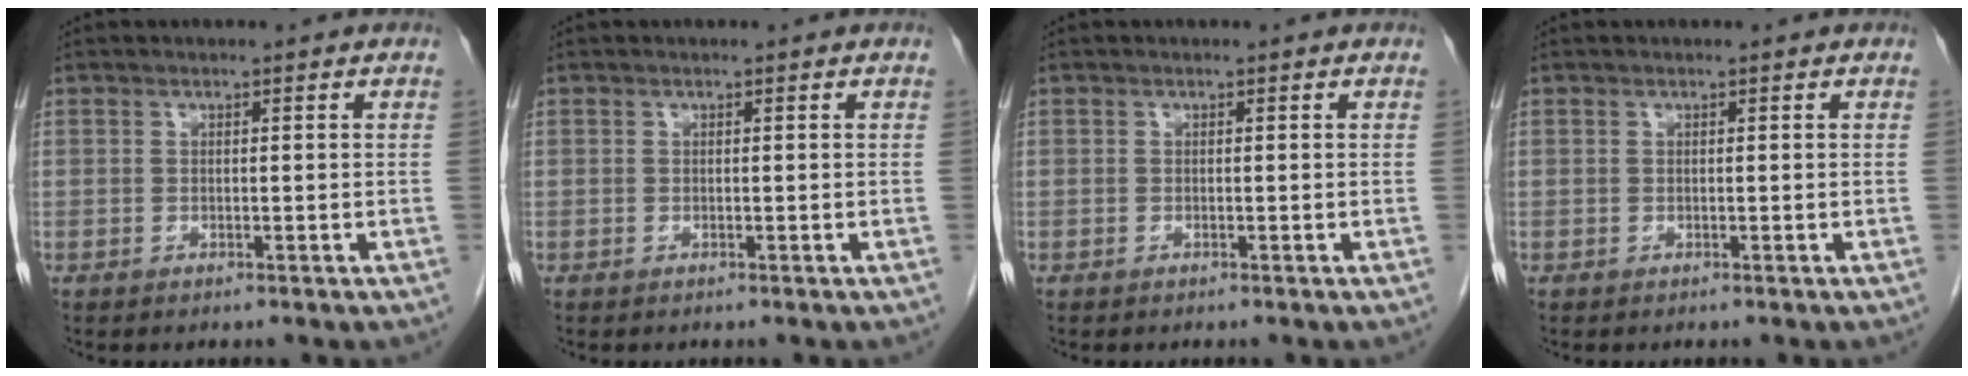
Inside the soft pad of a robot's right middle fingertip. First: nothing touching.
{"total": 0.0}
{"total": 0.0}
{"total": 0.0}